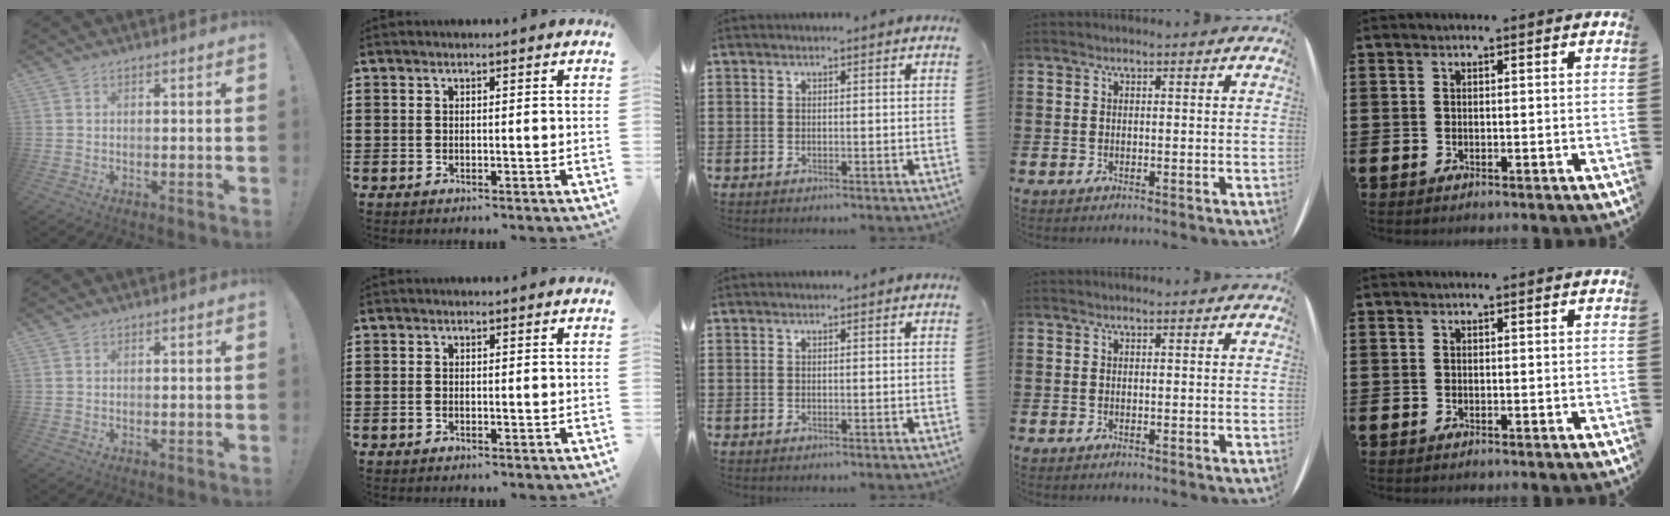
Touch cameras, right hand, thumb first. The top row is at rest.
{"index": {"total": 0.7, "force": [-0.4, 0.3, 0.4], "torque": [-0.010, -0.002, -0.007]}}